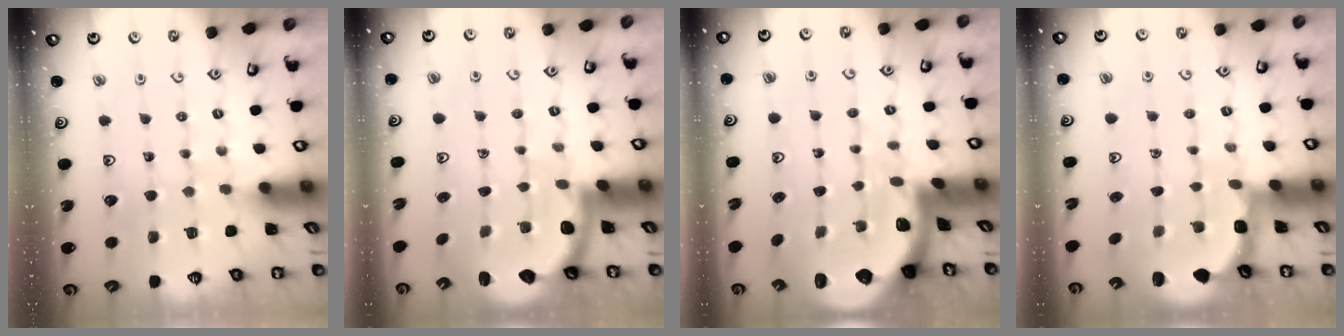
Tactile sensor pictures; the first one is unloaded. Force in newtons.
{"total": 2.6, "press": 2.3, "slide": 1.2}
{"total": 1.9, "press": 1.9, "slide": 0.2}
{"total": 2.7, "press": 2.1, "slide": 1.7}